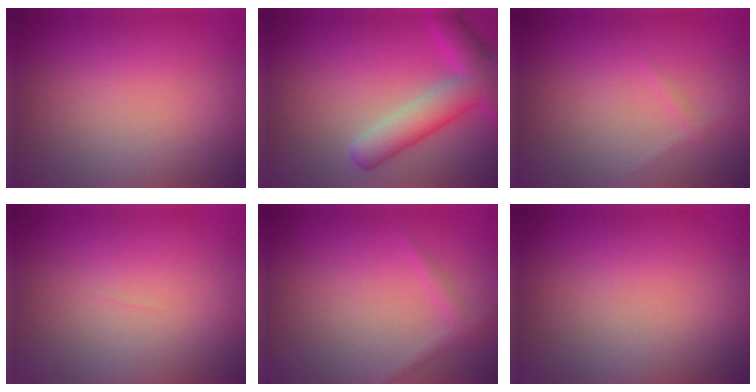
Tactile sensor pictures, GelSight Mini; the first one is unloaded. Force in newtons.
{"total": 5.8, "press": 5.8, "slide": 0.3}
{"total": 0.6, "press": 0.6, "slide": 0.1}
{"total": 0.0}
{"total": 1.1, "press": 1.1, "slide": 0.1}
{"total": 0.0}